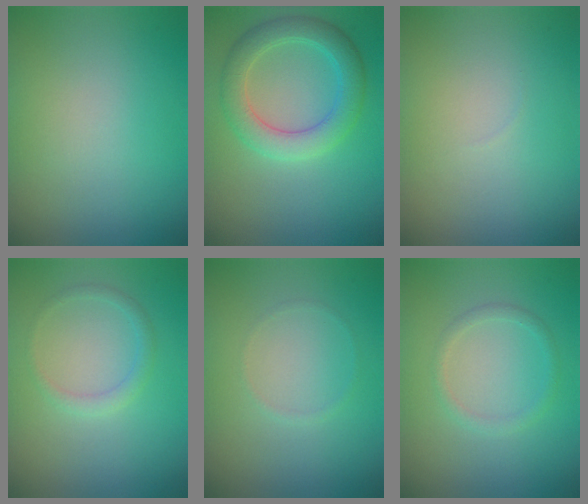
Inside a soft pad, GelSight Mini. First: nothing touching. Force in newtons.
{"total": 4.6, "press": 4.6, "slide": 0.3}
{"total": 0.0}
{"total": 1.2, "press": 1.2, "slide": 0.0}
{"total": 0.5, "press": 0.5, "slide": 0.1}
{"total": 1.2, "press": 1.2, "slide": 0.1}